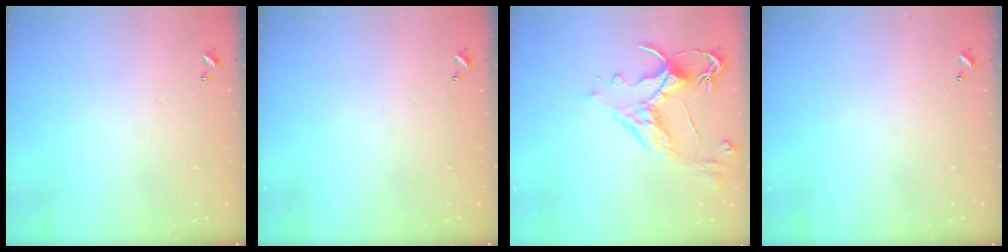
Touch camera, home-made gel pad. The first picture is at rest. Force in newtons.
{"total": 0.0}
{"total": 3.2, "press": 2.8, "slide": 1.5}
{"total": 0.0}